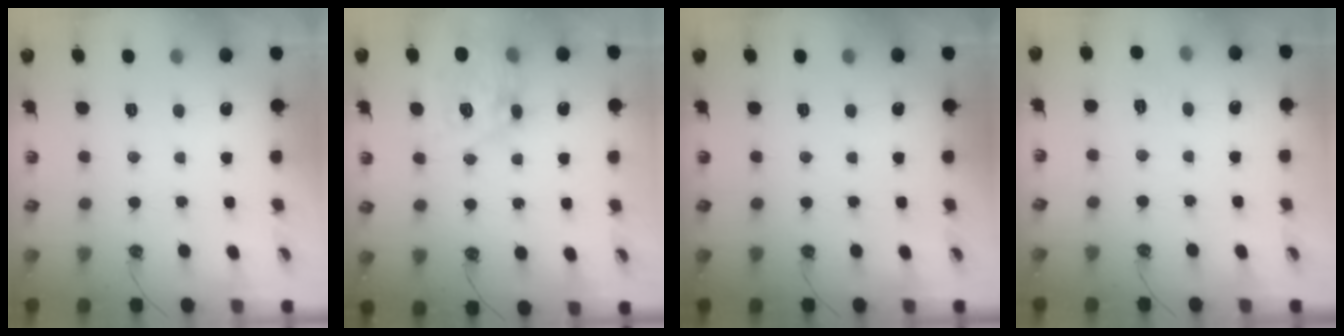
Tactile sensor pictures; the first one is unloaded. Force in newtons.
{"total": 15.2, "press": 15.2, "slide": 1.3}
{"total": 0.0}
{"total": 3.6, "press": 3.6, "slide": 0.5}